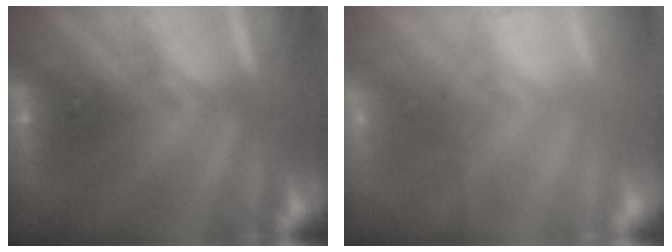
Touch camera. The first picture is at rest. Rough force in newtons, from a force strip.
{"total": 7.5}